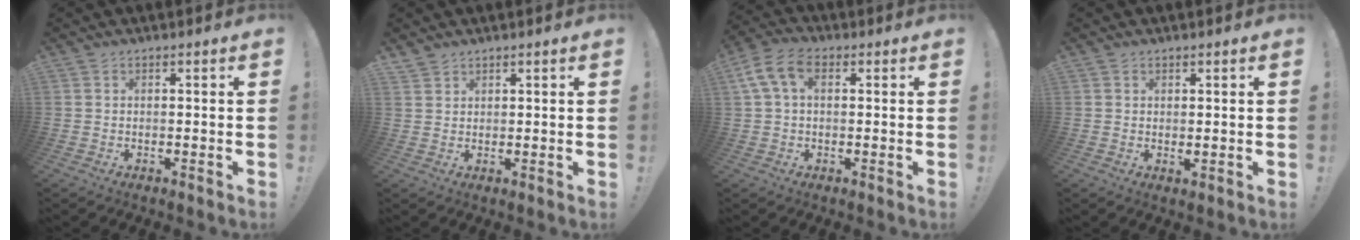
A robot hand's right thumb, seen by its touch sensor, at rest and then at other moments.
{"total": 2.0, "force": [1.8, 0.7, 0.2], "torque": [0.010, -0.019, 0.032]}
{"total": 8.7, "force": [2.4, 5.5, 6.4], "torque": [-0.126, 0.005, 0.048]}
{"total": 0.9, "force": [0.5, 0.5, 0.5], "torque": [-0.001, -0.004, 0.009]}